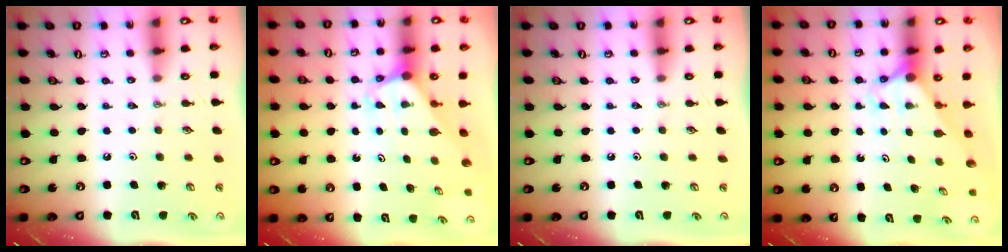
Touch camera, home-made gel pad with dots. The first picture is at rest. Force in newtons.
{"total": 1.9, "press": 1.9, "slide": 0.1}
{"total": 0.0}
{"total": 2.7, "press": 2.7, "slide": 0.0}